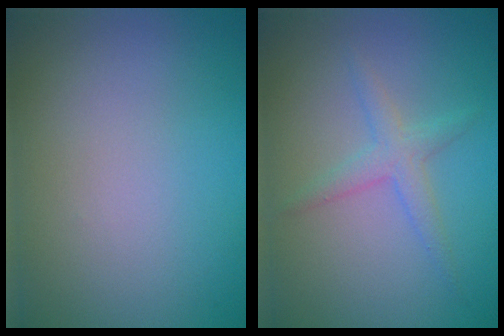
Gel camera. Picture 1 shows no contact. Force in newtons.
{"total": 2.1, "press": 2.1, "slide": 0.1}